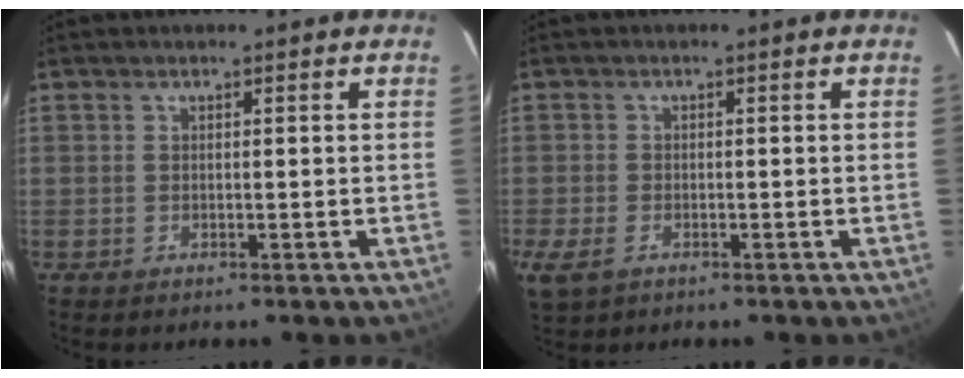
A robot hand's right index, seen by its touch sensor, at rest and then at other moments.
{"total": 4.9, "force": [-2.4, 3.1, 2.9], "torque": [-0.070, -0.014, -0.042]}